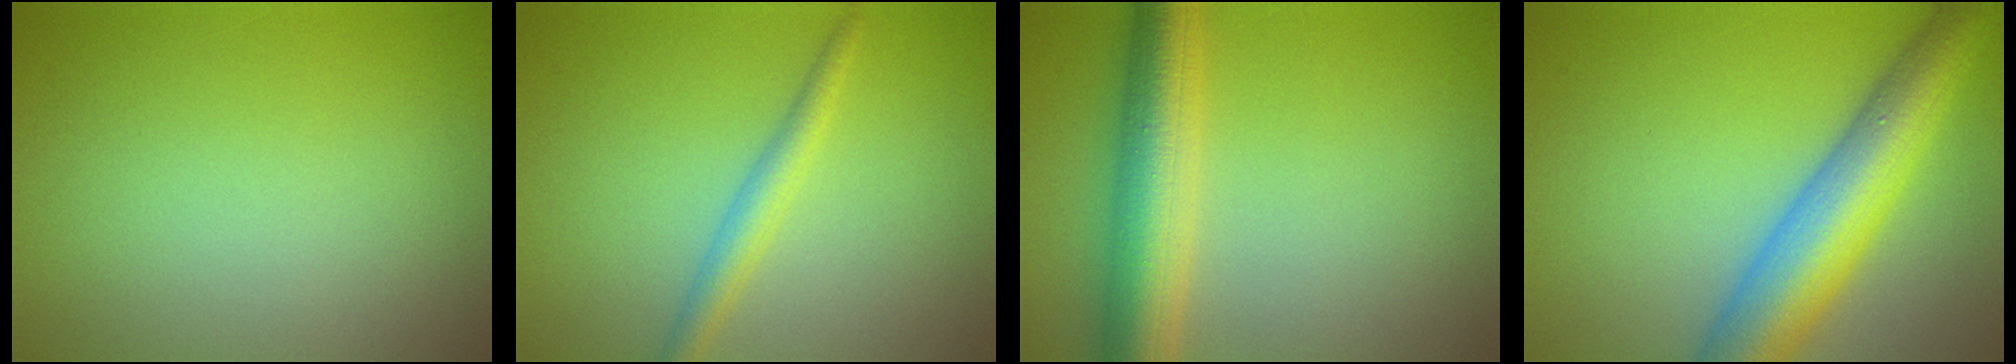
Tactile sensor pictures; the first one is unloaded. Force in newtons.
{"total": 2.3, "press": 2.3, "slide": 0.0}
{"total": 6.8, "press": 6.8, "slide": 0.1}
{"total": 9.2, "press": 9.2, "slide": 0.2}